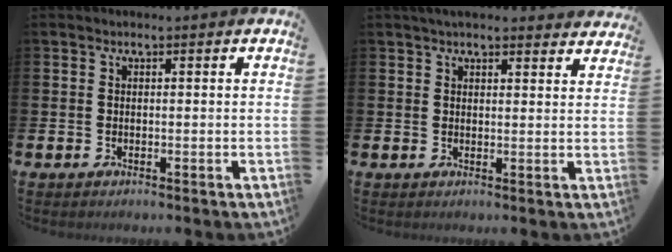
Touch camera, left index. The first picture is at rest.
{"total": 3.4, "force": [3.2, 0.7, 0.8], "torque": [-0.018, -0.009, 0.059]}